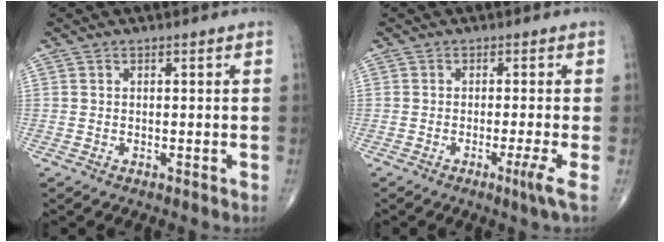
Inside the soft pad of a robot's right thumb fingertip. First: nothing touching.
{"total": 2.7, "force": [-1.1, -0.7, 2.3], "torque": [-0.050, -0.009, -0.024]}